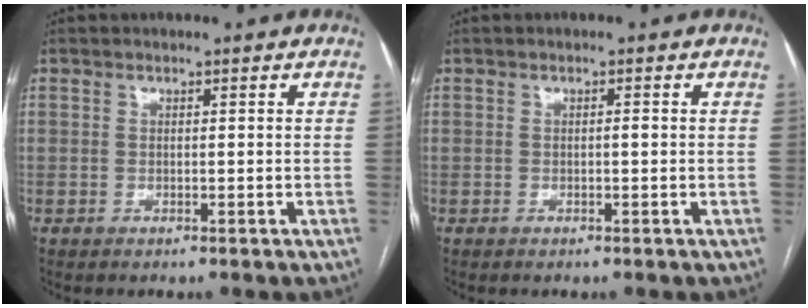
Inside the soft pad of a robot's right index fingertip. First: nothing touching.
{"total": 0.6, "force": [0.0, 0.2, 0.6], "torque": [-0.009, 0.001, 0.001]}